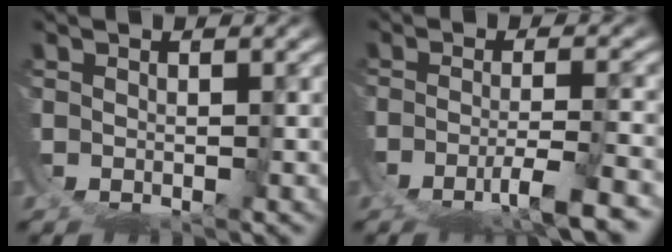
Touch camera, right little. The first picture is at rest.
{"total": 4.4, "force": [-2.8, 0.0, 3.4], "torque": [-0.056, -0.018, -0.030]}